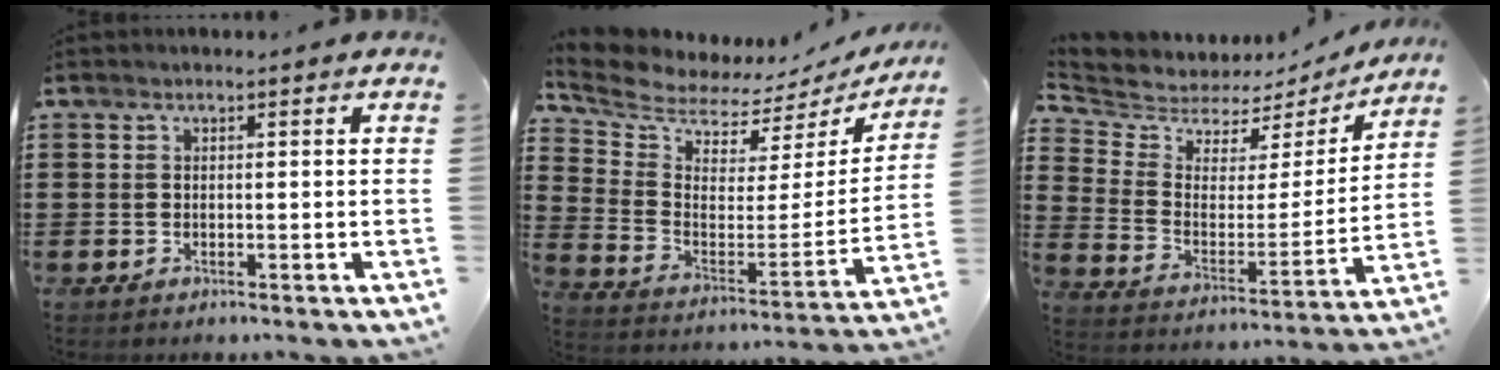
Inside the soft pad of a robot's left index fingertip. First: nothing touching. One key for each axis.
{"total": 5.7, "fx": 5.5, "fy": 1.5, "fz": 0.4, "tx": -0.048, "ty": -0.056, "tz": 0.091}
{"total": 5.0, "fx": 4.6, "fy": 2.0, "fz": 0.1, "tx": -0.039, "ty": -0.037, "tz": 0.074}